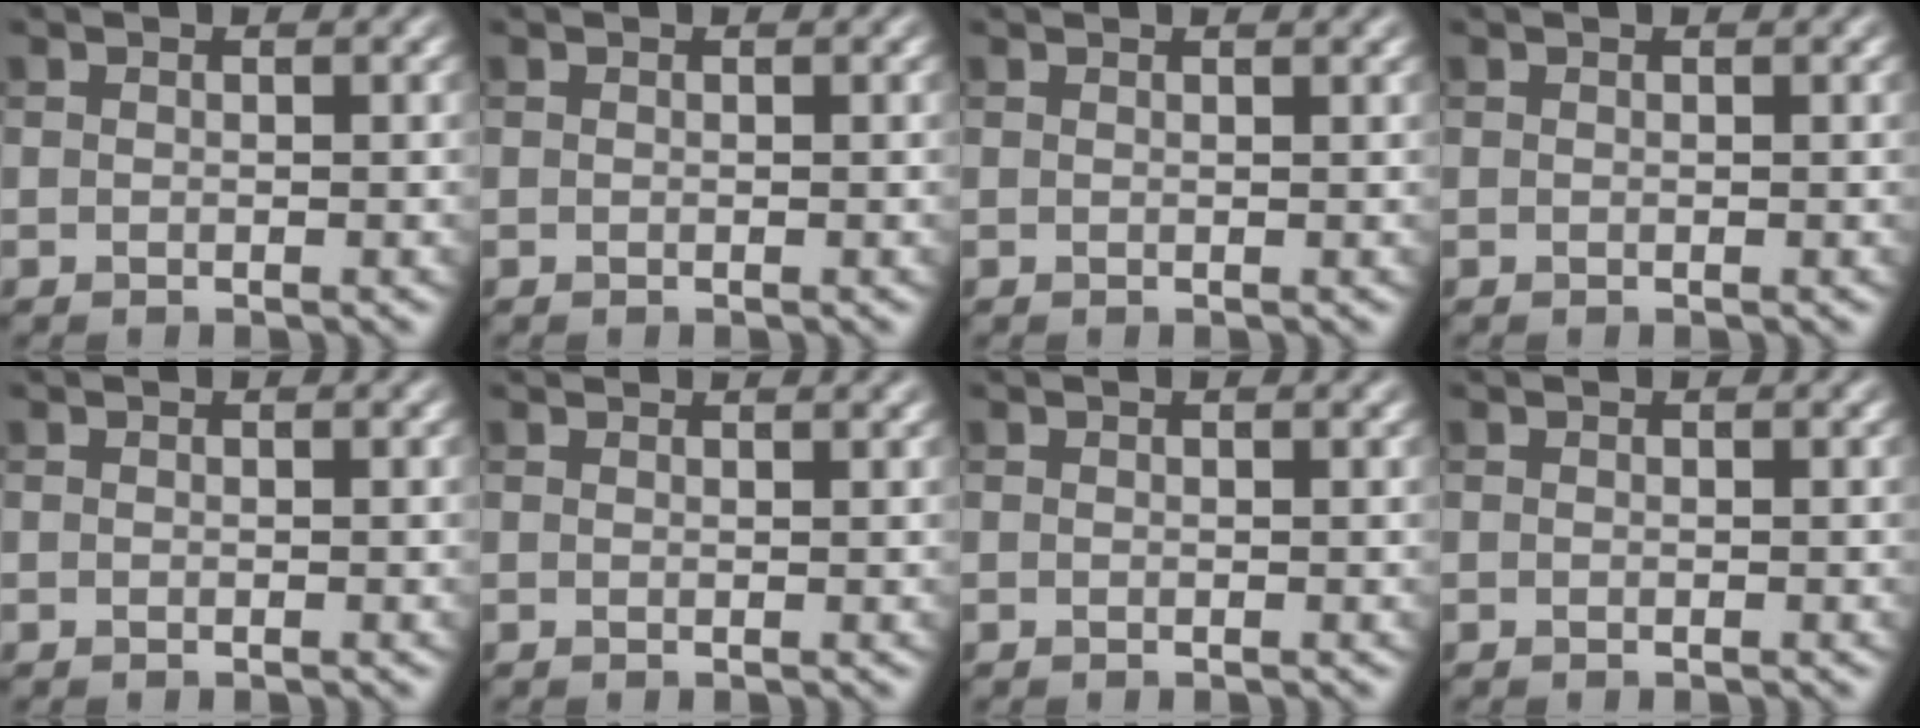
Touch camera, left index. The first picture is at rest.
{"total": 0.0}
{"total": 1.2, "force": [1.0, 0.3, 0.6], "torque": [-0.002, -0.001, 0.007]}
{"total": 0.0}
{"total": 0.0}
{"total": 1.8, "force": [1.6, 0.3, 0.7], "torque": [-0.005, 0.002, 0.013]}
{"total": 0.6, "force": [0.4, 0.0, 0.4], "torque": [-0.004, 0.005, 0.007]}
{"total": 0.0}